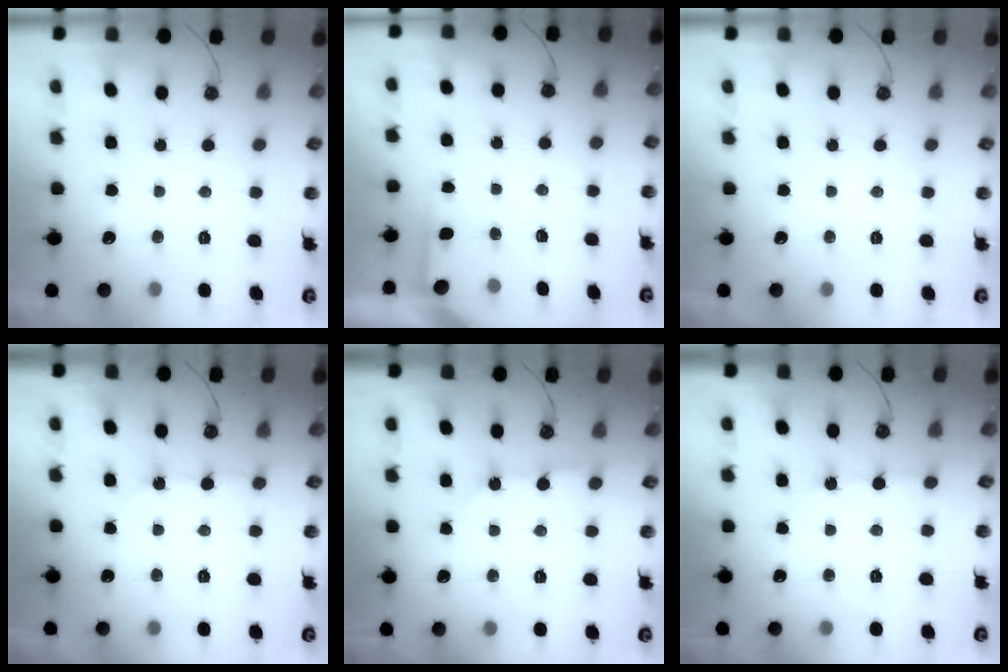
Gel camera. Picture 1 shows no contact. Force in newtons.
{"total": 1.6, "press": 1.6, "slide": 0.3}
{"total": 0.0}
{"total": 2.9, "press": 2.9, "slide": 0.5}
{"total": 3.3, "press": 3.3, "slide": 0.5}
{"total": 2.9, "press": 2.9, "slide": 0.5}